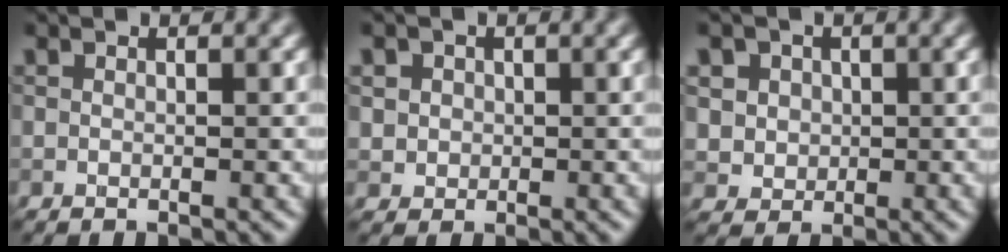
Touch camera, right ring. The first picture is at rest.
{"total": 2.5, "force": [0.7, 2.2, 0.9], "torque": [-0.012, 0.007, 0.016]}
{"total": 4.1, "force": [1.5, 3.5, 1.5], "torque": [-0.029, 0.007, 0.024]}